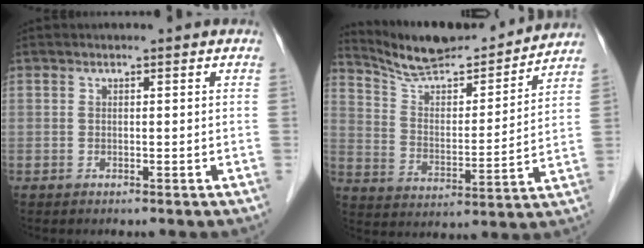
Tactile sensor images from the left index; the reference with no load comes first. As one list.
[{"total": 16.5, "force": [15.7, 2.1, 4.6], "torque": [-0.079, -0.006, 0.249]}]